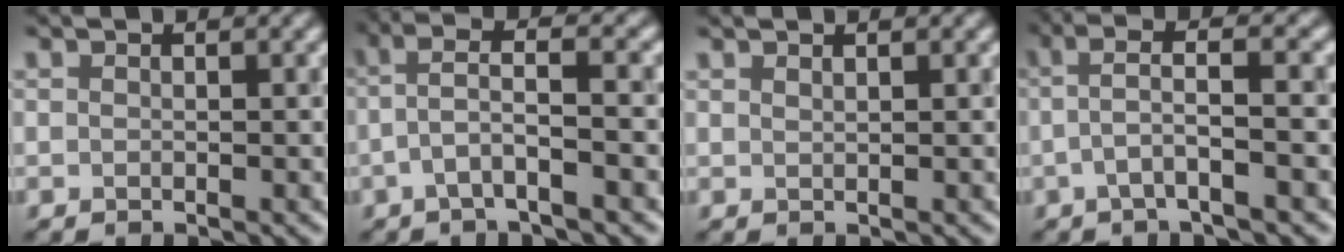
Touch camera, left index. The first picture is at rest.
{"total": 3.4, "force": [-0.9, 0.4, 3.3], "torque": [-0.067, 0.018, -0.016]}
{"total": 1.1, "force": [1.0, 0.3, 0.3], "torque": [0.006, 0.002, 0.012]}
{"total": 3.5, "force": [-0.3, 0.4, 3.4], "torque": [-0.064, 0.014, -0.001]}